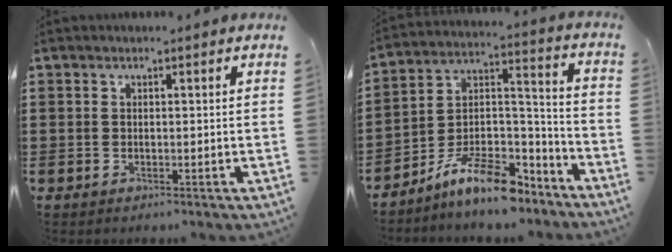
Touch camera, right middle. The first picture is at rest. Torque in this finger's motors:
{"motor_torque": [1.56, -0.58, 0.56, 0.10]}